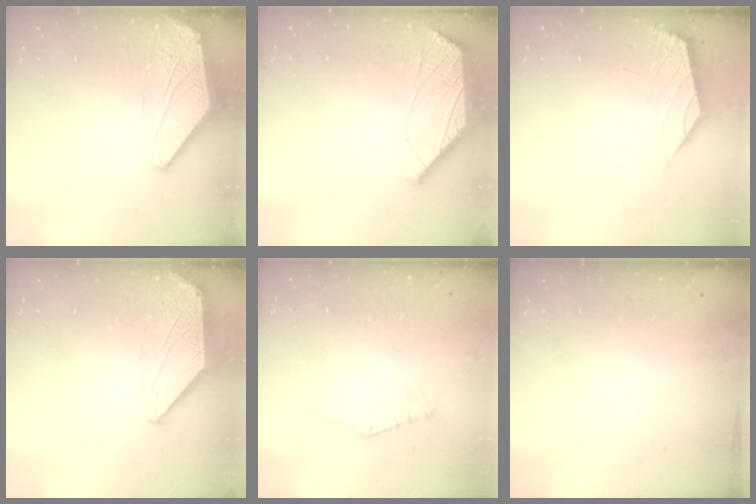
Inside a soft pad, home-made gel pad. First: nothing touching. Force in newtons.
{"total": 1.0, "press": 0.9, "slide": 0.5}
{"total": 0.8, "press": 0.7, "slide": 0.3}
{"total": 1.3, "press": 1.3, "slide": 0.3}
{"total": 0.5, "press": 0.4, "slide": 0.3}
{"total": 0.0}